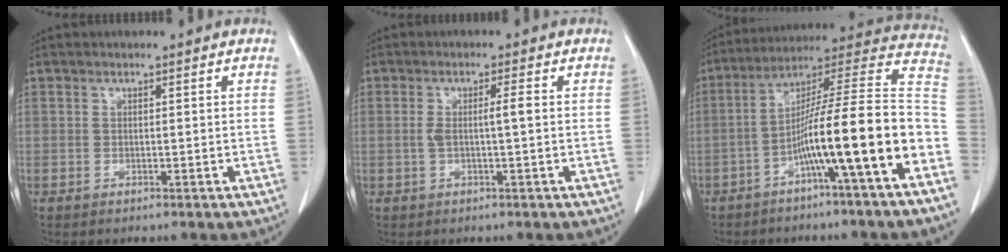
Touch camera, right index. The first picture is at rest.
{"total": 2.6, "force": [0.1, -0.1, 2.6], "torque": [-0.050, 0.003, 0.001]}
{"total": 18.0, "force": [-6.9, -0.8, 16.6], "torque": [-0.239, 0.021, -0.118]}